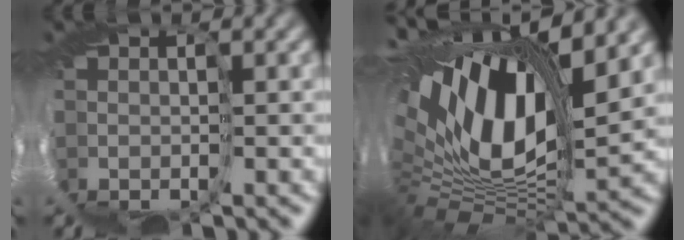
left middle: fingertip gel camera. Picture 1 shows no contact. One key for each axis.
{"total": 14.6, "fx": 8.0, "fy": 6.2, "fz": 10.5, "tx": -0.200, "ty": 0.031, "tz": 0.133}